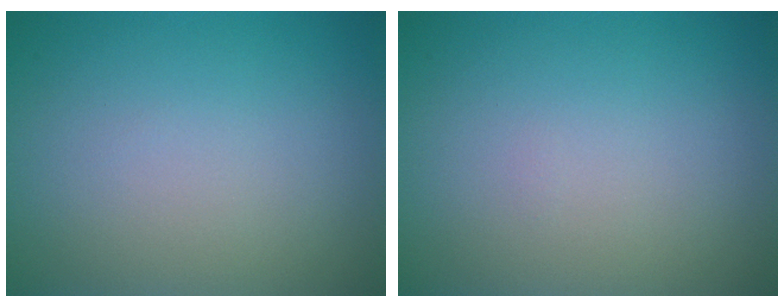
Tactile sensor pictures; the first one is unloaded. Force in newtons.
{"total": 0.0}